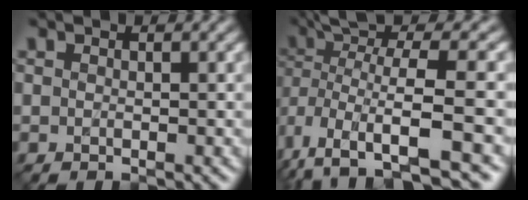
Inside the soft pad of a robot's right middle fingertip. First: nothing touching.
{"total": 8.0, "force": [-1.1, 2.9, 7.4], "torque": [-0.145, -0.007, -0.019]}